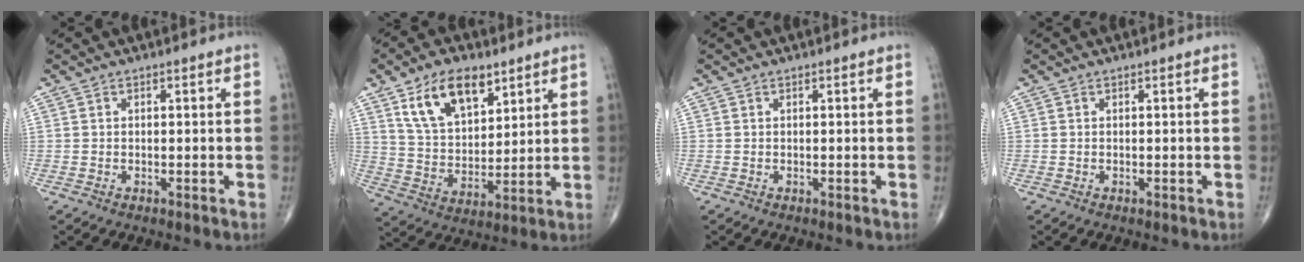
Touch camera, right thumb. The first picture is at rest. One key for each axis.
{"total": 13.9, "fx": 7.7, "fy": 7.6, "fz": 8.8, "tx": -0.130, "ty": -0.033, "tz": 0.149}
{"total": 0.0}
{"total": 0.0}